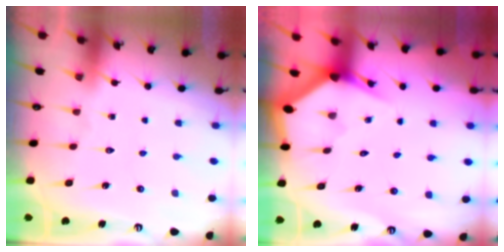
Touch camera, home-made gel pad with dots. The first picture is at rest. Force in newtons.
{"total": 2.7, "press": 2.7, "slide": 0.1}